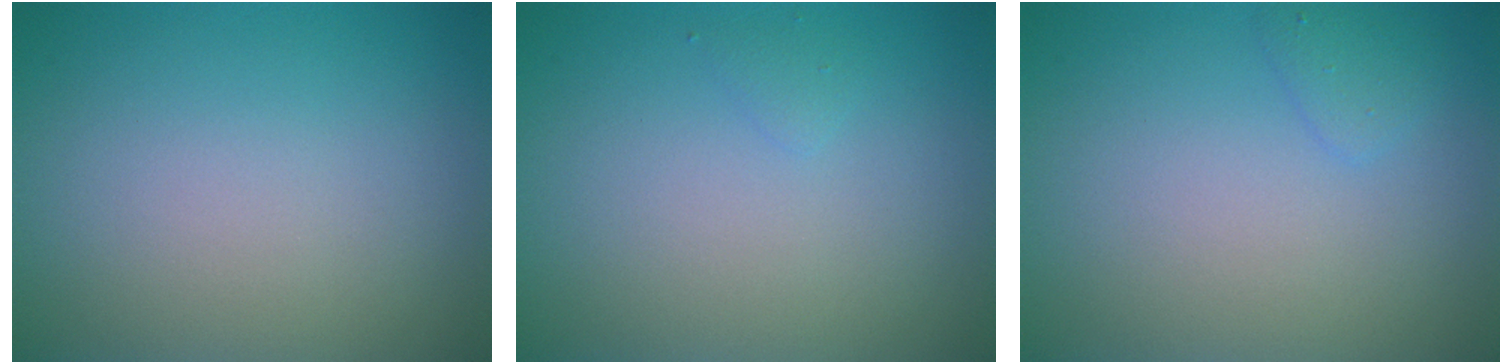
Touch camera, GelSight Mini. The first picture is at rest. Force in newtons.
{"total": 0.6, "press": 0.6, "slide": 0.0}
{"total": 1.1, "press": 1.1, "slide": 0.0}